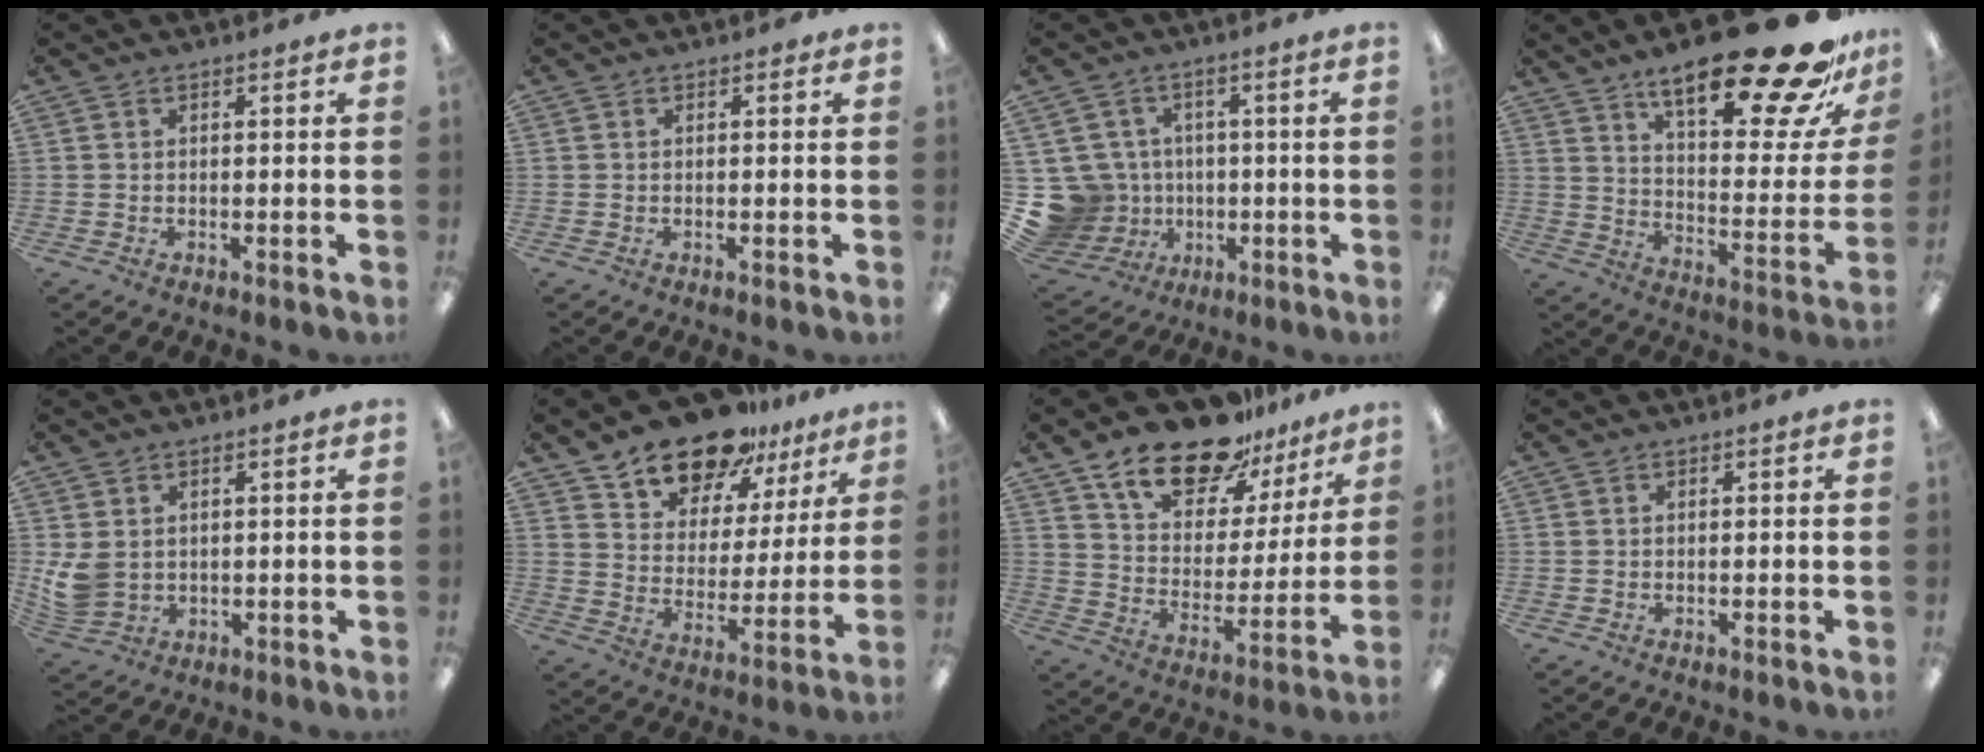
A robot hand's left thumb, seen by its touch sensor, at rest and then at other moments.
{"total": 0.0}
{"total": 12.4, "force": [-1.0, 11.8, 3.6], "torque": [-0.121, 0.003, -0.006]}
{"total": 28.0, "force": [19.6, 7.3, 18.6], "torque": [-0.256, -0.139, 0.310]}
{"total": 5.9, "force": [1.6, 4.8, 3.2], "torque": [-0.067, -0.003, 0.034]}
{"total": 16.6, "force": [13.7, 8.0, 4.9], "torque": [-0.095, -0.097, 0.251]}
{"total": 19.5, "force": [14.9, 9.3, 8.4], "torque": [-0.150, -0.094, 0.262]}
{"total": 0.0}